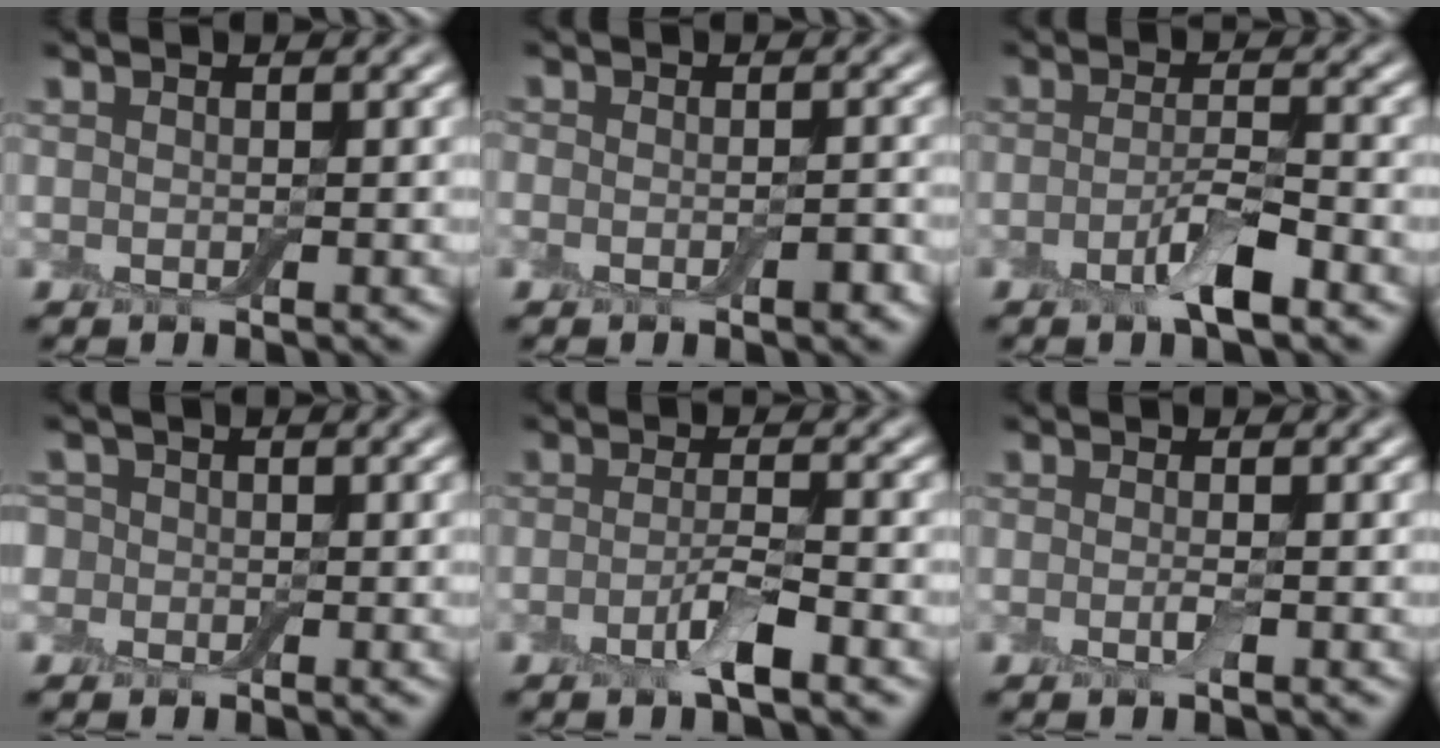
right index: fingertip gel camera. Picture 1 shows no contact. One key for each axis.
{"total": 2.1, "fx": -1.0, "fy": 1.1, "fz": 1.4, "tx": -0.025, "ty": 0.001, "tz": -0.021}
{"total": 3.6, "fx": -1.9, "fy": 0.9, "fz": 2.9, "tx": -0.056, "ty": 0.005, "tz": -0.042}
{"total": 3.1, "fx": 0.6, "fy": 2.8, "fz": 1.1, "tx": -0.007, "ty": 0.019, "tz": -0.030}
{"total": 3.0, "fx": -1.5, "fy": 0.7, "fz": 2.5, "tx": -0.047, "ty": 0.004, "tz": -0.035}
{"total": 1.1, "fx": -0.4, "fy": 0.2, "fz": 1.0, "tx": -0.021, "ty": -0.006, "tz": -0.010}